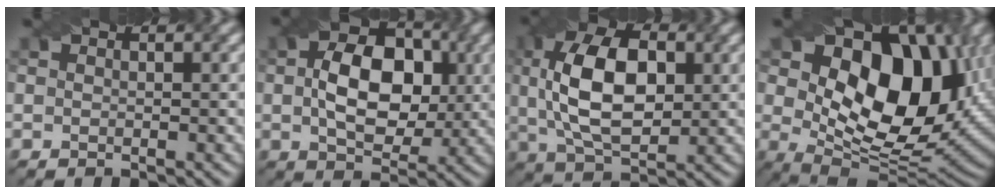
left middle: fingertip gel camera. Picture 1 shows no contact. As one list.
[{"total": 7.5, "force": [-0.4, 4.9, 5.6], "torque": [-0.107, 0.019, 0.002]}, {"total": 8.9, "force": [0.1, 5.0, 7.3], "torque": [-0.163, 0.022, 0.012]}, {"total": 12.6, "force": [3.1, 7.7, 9.5], "torque": [-0.143, 0.010, 0.067]}]